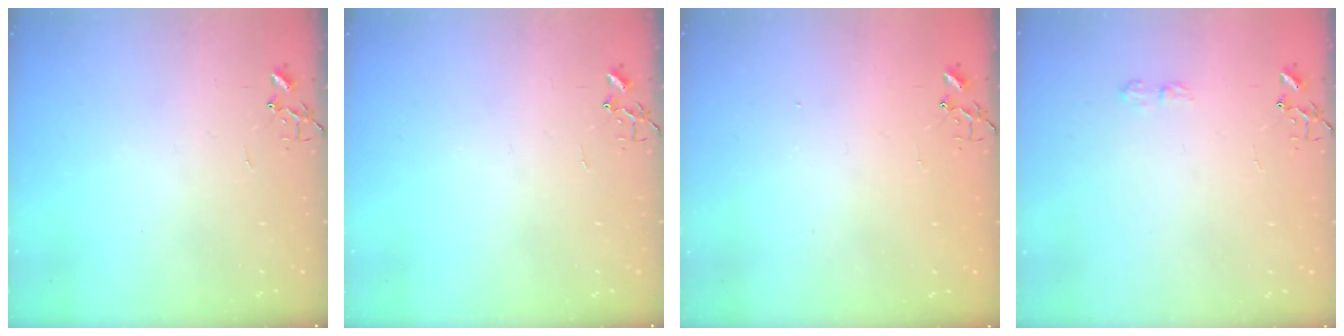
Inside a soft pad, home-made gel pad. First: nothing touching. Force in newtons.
{"total": 0.0}
{"total": 1.3, "press": 1.2, "slide": 0.1}
{"total": 6.4, "press": 6.4, "slide": 0.9}